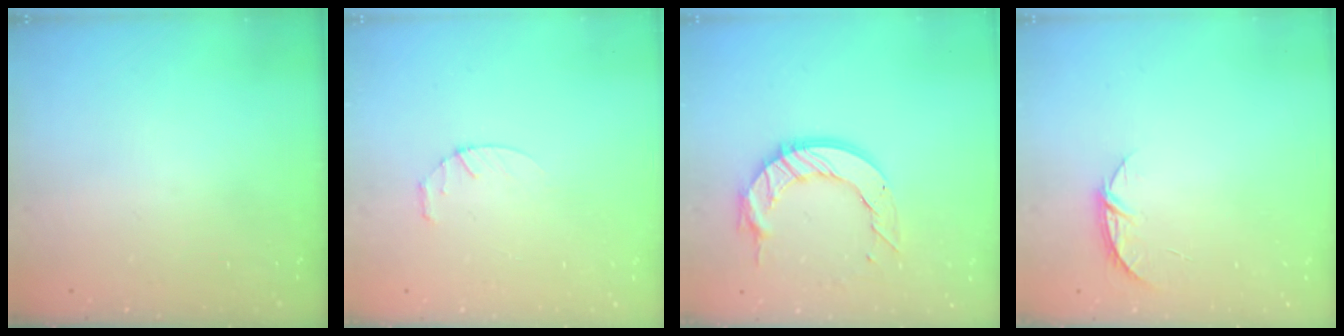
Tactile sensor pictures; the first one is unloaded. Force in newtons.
{"total": 2.8, "press": 2.8, "slide": 0.4}
{"total": 12.5, "press": 12.4, "slide": 0.9}
{"total": 4.6, "press": 4.6, "slide": 0.5}